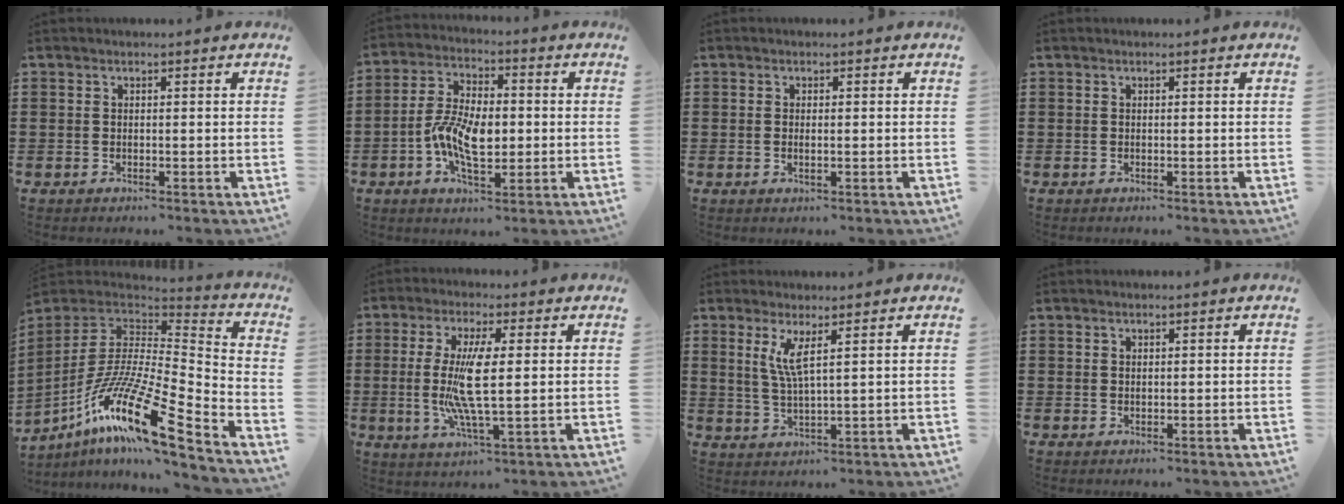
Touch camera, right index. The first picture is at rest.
{"total": 8.7, "force": [-1.6, 4.4, 7.3], "torque": [-0.162, 0.003, -0.034]}
{"total": 0.9, "force": [-0.1, 0.3, 0.9], "torque": [-0.016, -0.001, -0.001]}
{"total": 0.0}
{"total": 18.0, "force": [-10.9, 3.2, 13.9], "torque": [-0.280, 0.012, -0.205]}
{"total": 9.1, "force": [0.4, 1.6, 8.9], "torque": [-0.181, -0.013, 0.003]}
{"total": 4.3, "force": [2.0, 0.2, 3.8], "torque": [-0.083, -0.002, 0.034]}
{"total": 0.5, "force": [0.3, 0.4, 0.1], "torque": [-0.003, 0.003, 0.006]}